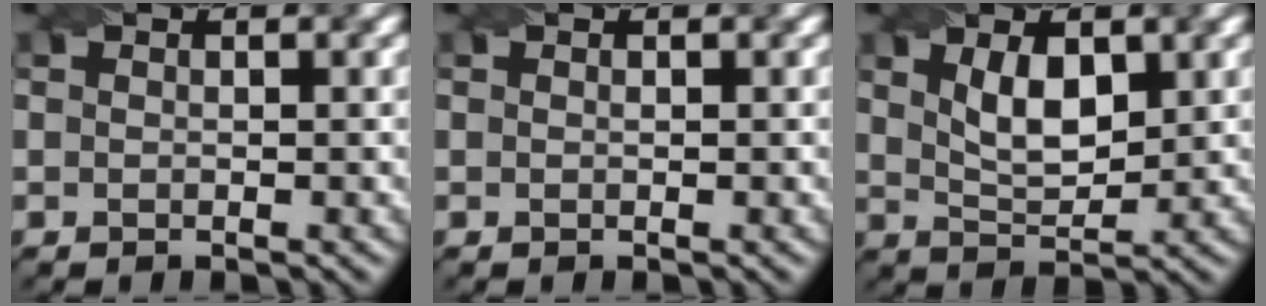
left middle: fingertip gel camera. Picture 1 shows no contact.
{"total": 0.0}
{"total": 3.9, "force": [1.6, 1.8, 3.0], "torque": [-0.061, -0.002, 0.032]}